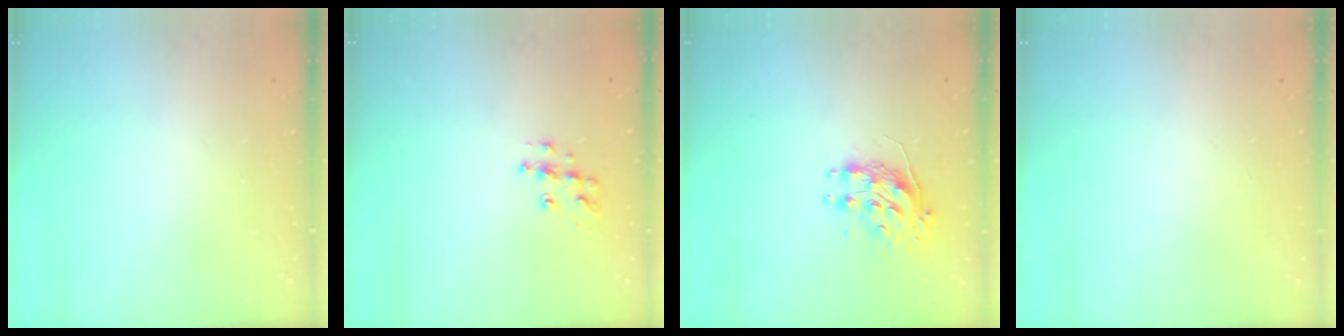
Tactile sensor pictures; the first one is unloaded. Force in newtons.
{"total": 8.7, "press": 8.7, "slide": 0.5}
{"total": 9.0, "press": 9.0, "slide": 0.4}
{"total": 0.0}